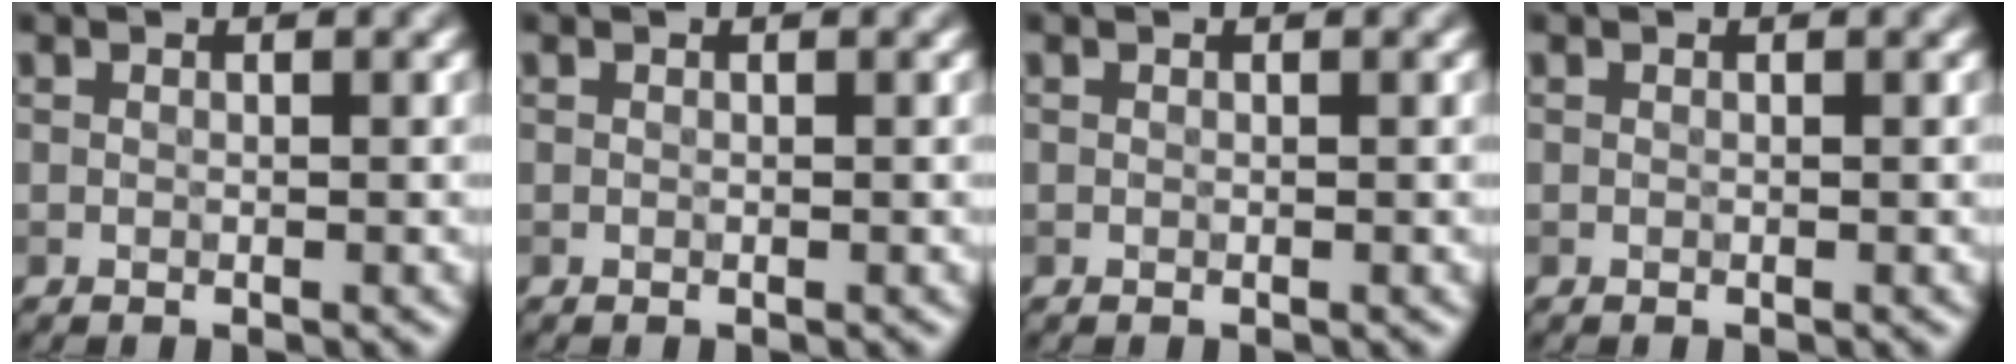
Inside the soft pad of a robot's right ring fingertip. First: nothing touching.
{"total": 0.0}
{"total": 0.0}
{"total": 0.0}